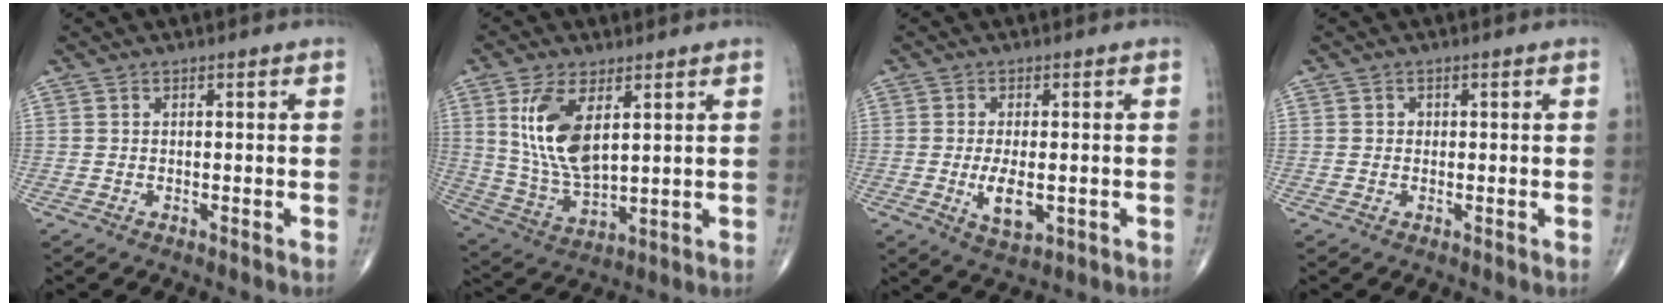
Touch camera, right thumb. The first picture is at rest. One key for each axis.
{"total": 12.9, "fx": 4.2, "fy": 6.1, "fz": 10.5, "tx": -0.208, "ty": -0.022, "tz": 0.095}
{"total": 6.1, "fx": -1.1, "fy": 2.8, "fz": 5.3, "tx": -0.090, "ty": -0.011, "tz": -0.013}
{"total": 0.8, "fx": 0.1, "fy": 0.8, "fz": 0.2, "tx": 0.003, "ty": 0.002, "tz": 0.001}